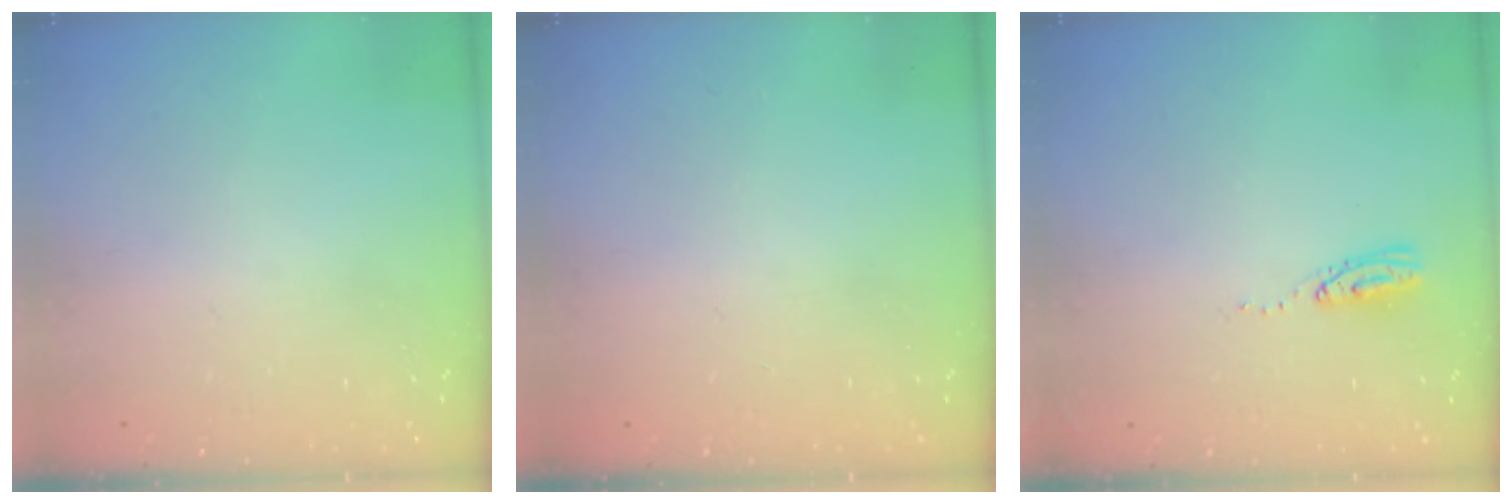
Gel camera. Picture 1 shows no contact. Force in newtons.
{"total": 0.0}
{"total": 5.0, "press": 5.0, "slide": 0.5}